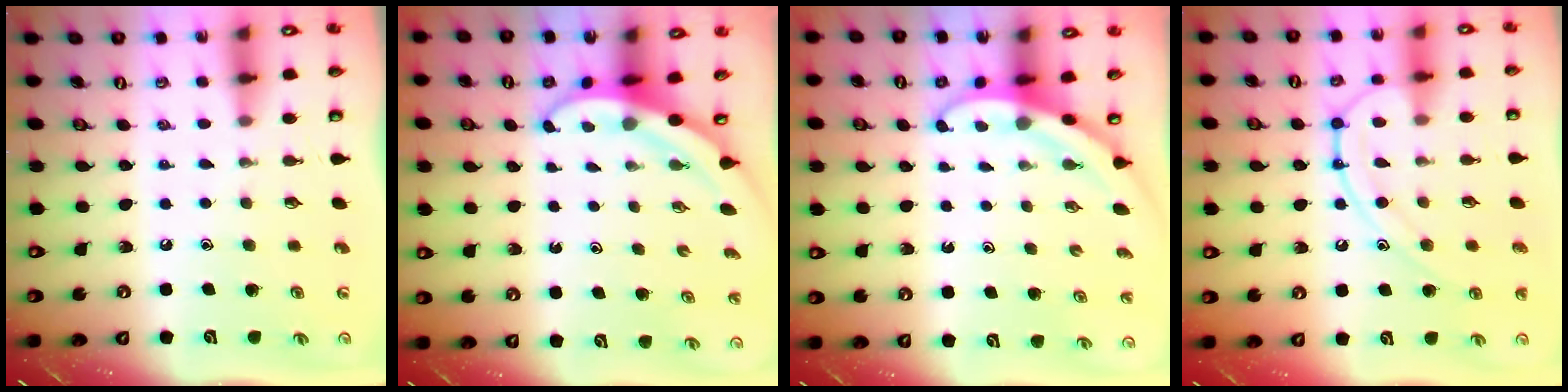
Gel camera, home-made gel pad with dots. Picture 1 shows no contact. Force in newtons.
{"total": 3.2, "press": 3.2, "slide": 0.0}
{"total": 3.4, "press": 3.4, "slide": 0.1}
{"total": 12.3, "press": 12.3, "slide": 0.8}